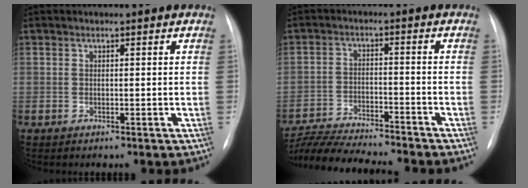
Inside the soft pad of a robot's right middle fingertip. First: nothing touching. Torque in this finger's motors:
{"motor_torque": [1.06, -1.08, 0.15, 0.09]}